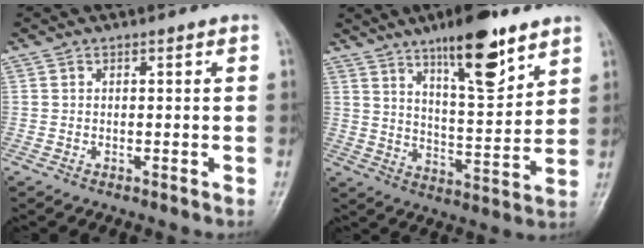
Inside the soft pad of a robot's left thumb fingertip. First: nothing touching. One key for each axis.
{"total": 14.8, "fx": 9.5, "fy": 4.1, "fz": 10.6, "tx": -0.143, "ty": -0.057, "tz": 0.157}